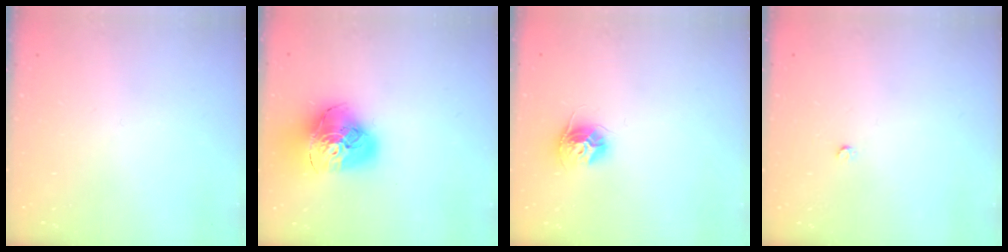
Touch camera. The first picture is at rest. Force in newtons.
{"total": 19.9, "press": 19.8, "slide": 2.2}
{"total": 10.5, "press": 10.4, "slide": 0.8}
{"total": 2.2, "press": 2.2, "slide": 0.3}